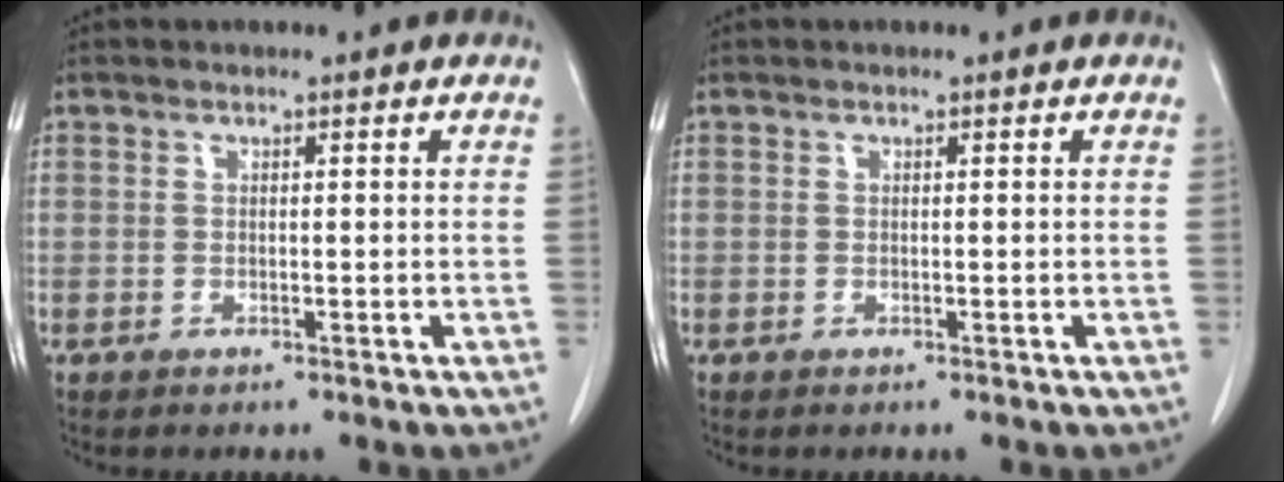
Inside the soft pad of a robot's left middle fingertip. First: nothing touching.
{"total": 0.0}